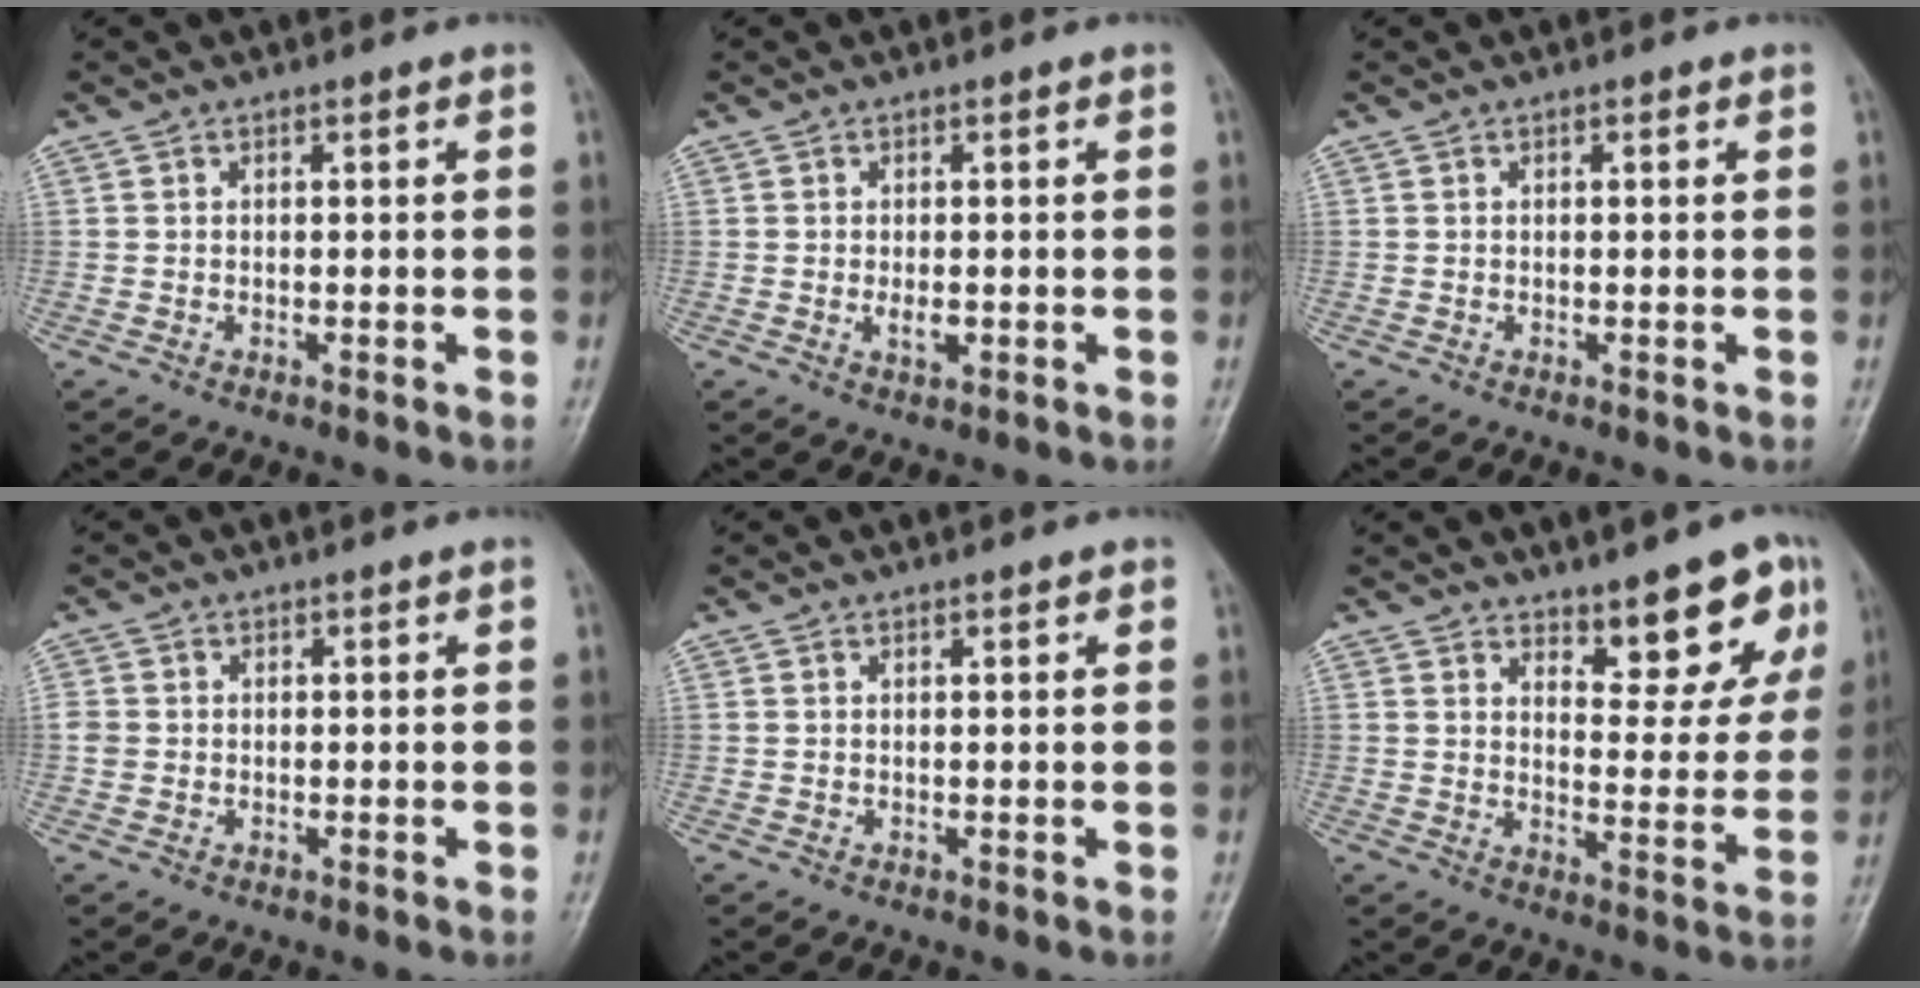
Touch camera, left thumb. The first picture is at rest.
{"total": 2.4, "force": [-0.2, 1.2, 2.1], "torque": [-0.035, -0.005, -0.002]}
{"total": 0.6, "force": [0.2, 0.2, 0.5], "torque": [-0.009, 0.000, 0.003]}
{"total": 1.8, "force": [-0.1, 1.7, 0.7], "torque": [-0.007, 0.005, -0.001]}
{"total": 0.7, "force": [0.4, 0.2, 0.5], "torque": [-0.008, 0.000, 0.004]}
{"total": 10.0, "force": [6.8, 3.6, 6.5], "torque": [-0.045, -0.048, 0.097]}